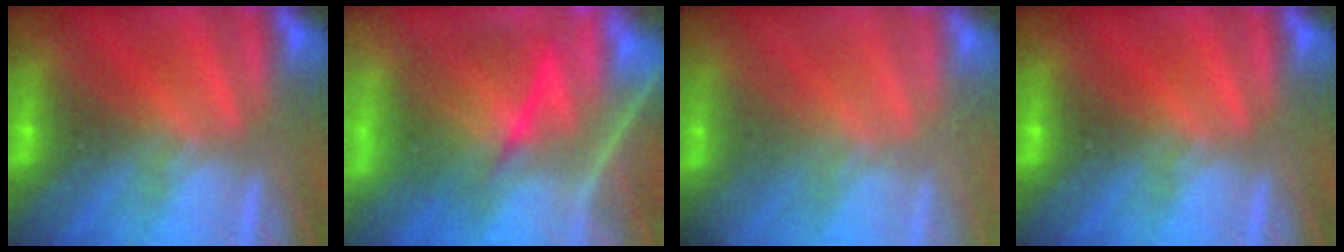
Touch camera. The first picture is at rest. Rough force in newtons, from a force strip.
{"total": 9.3}
{"total": 2.7}
{"total": 0.0}